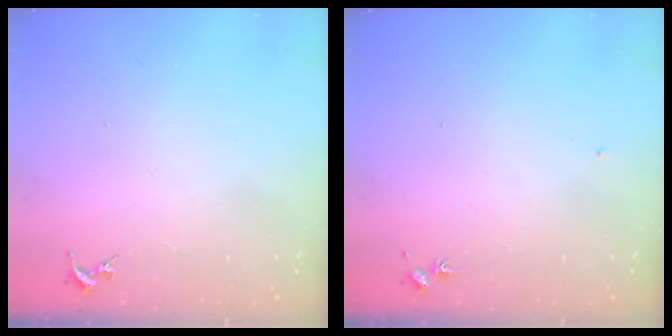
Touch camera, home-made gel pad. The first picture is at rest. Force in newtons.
{"total": 4.4, "press": 4.4, "slide": 0.5}